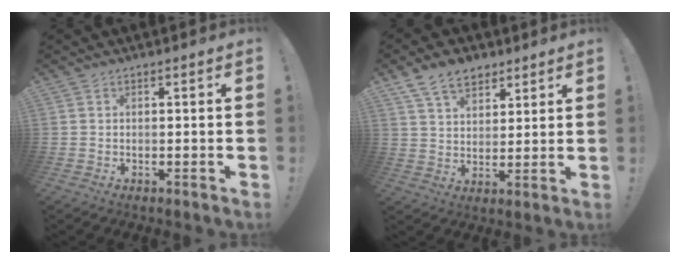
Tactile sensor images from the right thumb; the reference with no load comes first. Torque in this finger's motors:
{"motor_torque": [-0.07, 1.29, 0.62, 0.45, 0.01]}